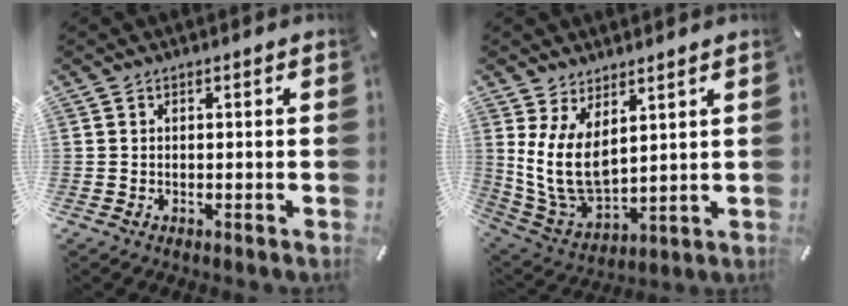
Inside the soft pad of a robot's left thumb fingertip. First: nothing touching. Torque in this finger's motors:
{"motor_torque": [0.53, 0.59, 1.73, -1.03, 0.55]}